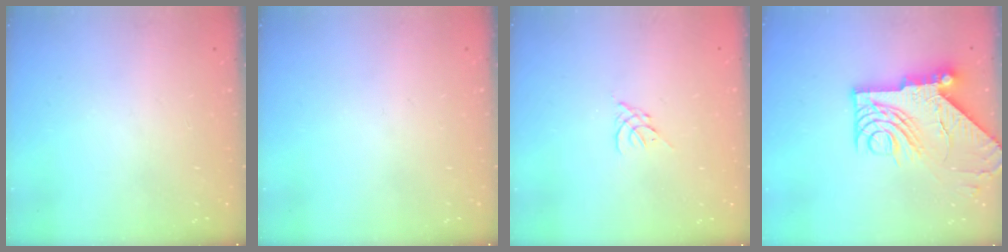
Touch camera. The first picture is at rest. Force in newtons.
{"total": 0.0}
{"total": 1.8, "press": 1.7, "slide": 0.5}
{"total": 17.7, "press": 17.6, "slide": 1.7}